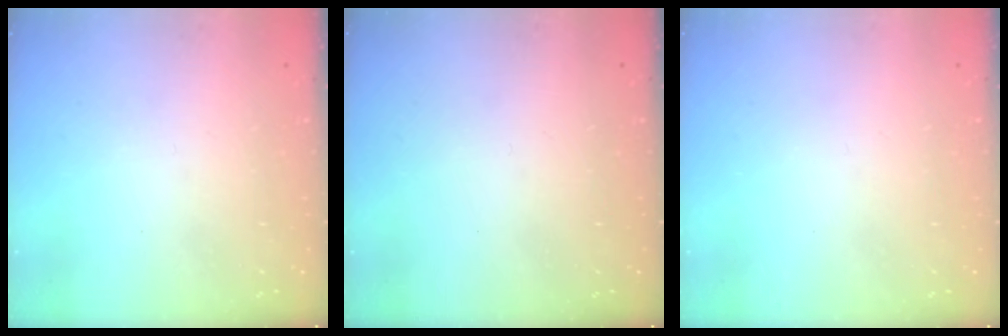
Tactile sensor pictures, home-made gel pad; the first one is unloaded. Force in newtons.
{"total": 0.0}
{"total": 0.0}